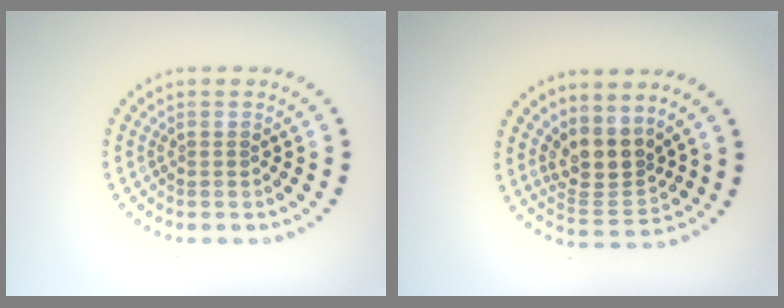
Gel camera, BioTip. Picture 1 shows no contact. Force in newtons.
{"total": 3.6, "press": 2.7, "slide": 2.4}